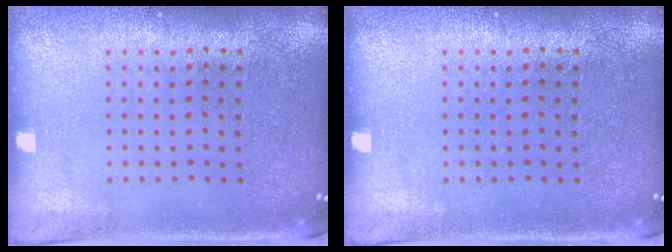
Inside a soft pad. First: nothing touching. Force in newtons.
{"total": 0.0}